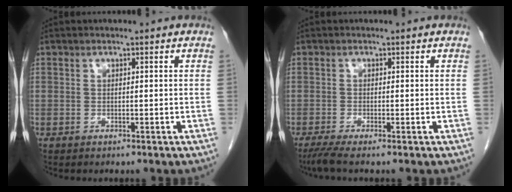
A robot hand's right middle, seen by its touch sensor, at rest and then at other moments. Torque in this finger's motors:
{"motor_torque": [0.38, -0.25, 0.02, 0.00]}